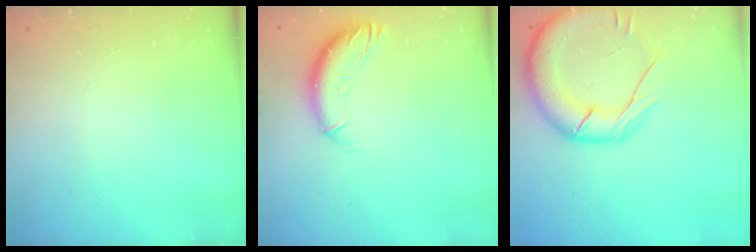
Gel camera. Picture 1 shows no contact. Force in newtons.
{"total": 11.8, "press": 11.7, "slide": 1.9}
{"total": 19.4, "press": 19.2, "slide": 2.3}